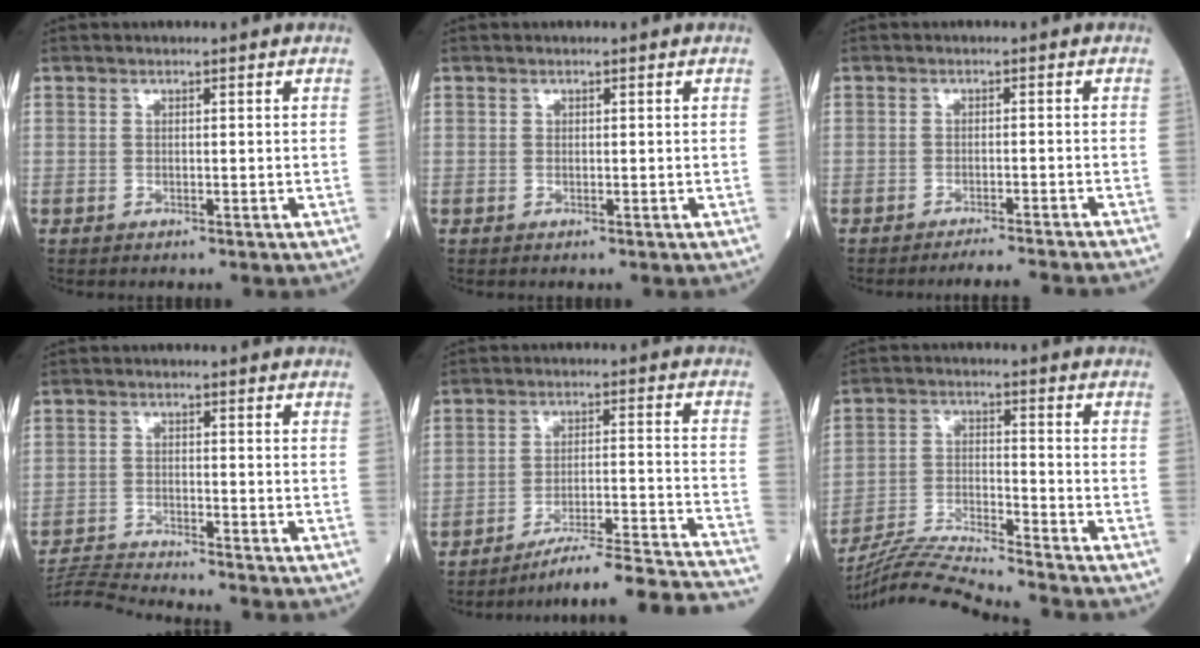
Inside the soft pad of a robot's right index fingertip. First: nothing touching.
{"total": 0.0}
{"total": 6.7, "force": [-6.3, -1.2, 2.1], "torque": [-0.008, -0.017, -0.084]}
{"total": 6.7, "force": [-6.2, -2.4, 0.4], "torque": [-0.010, -0.011, -0.115]}
{"total": 21.2, "force": [-19.9, -2.0, 6.8], "torque": [-0.046, -0.008, -0.275]}
{"total": 11.4, "force": [-10.8, -2.4, 2.8], "torque": [-0.049, -0.007, -0.197]}